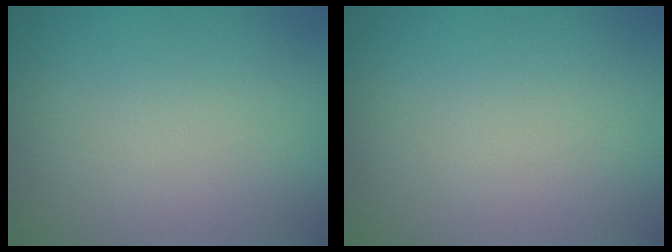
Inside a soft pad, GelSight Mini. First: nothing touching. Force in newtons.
{"total": 0.0}